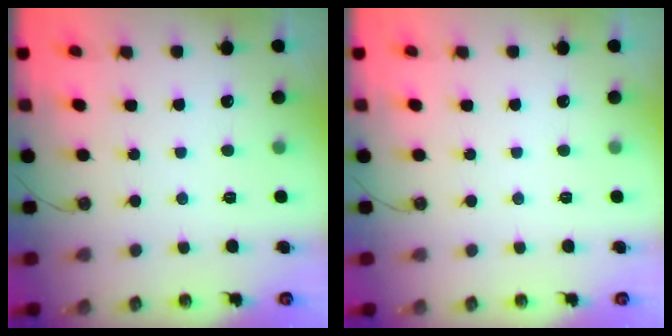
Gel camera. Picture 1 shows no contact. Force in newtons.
{"total": 0.0}